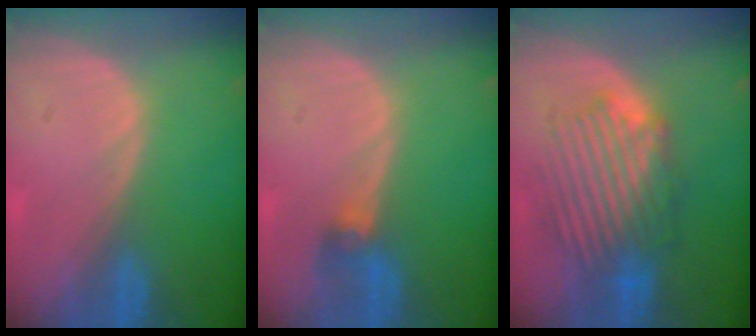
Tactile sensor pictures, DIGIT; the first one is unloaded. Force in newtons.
{"total": 2.8, "press": 2.6, "slide": 1.0}
{"total": 9.0, "press": 8.6, "slide": 2.7}